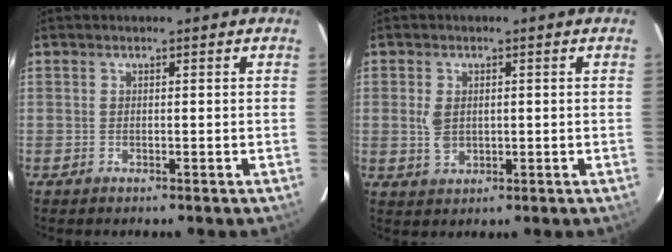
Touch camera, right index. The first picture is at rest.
{"total": 3.4, "force": [0.1, 2.2, 2.6], "torque": [-0.059, 0.003, 0.009]}